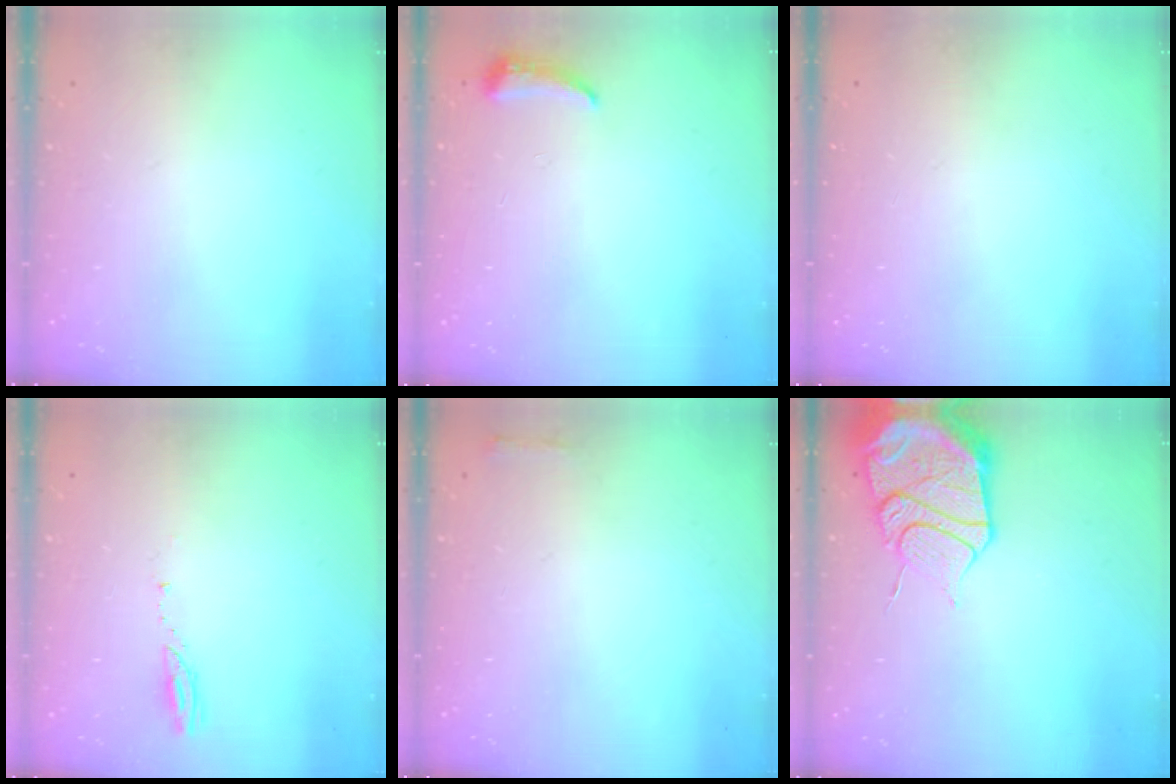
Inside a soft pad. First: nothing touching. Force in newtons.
{"total": 4.3, "press": 4.2, "slide": 0.9}
{"total": 13.0, "press": 3.6, "slide": 12.5}
{"total": 3.2, "press": 3.2, "slide": 0.3}
{"total": 2.3, "press": 2.3, "slide": 0.5}
{"total": 17.2, "press": 17.1, "slide": 1.7}